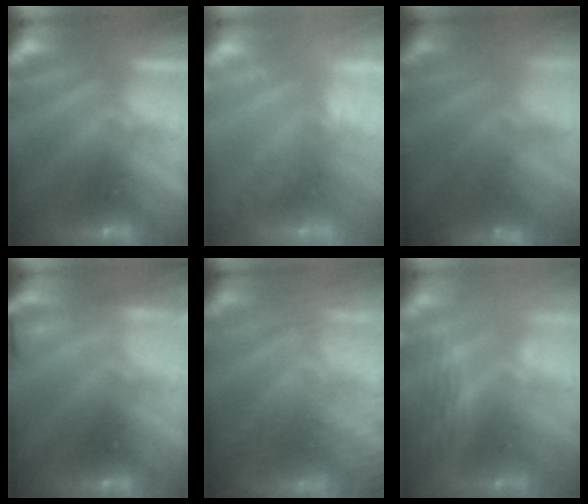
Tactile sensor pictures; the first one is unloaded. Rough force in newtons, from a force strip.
{"total": 1.1}
{"total": 11.0}
{"total": 5.4}
{"total": 7.7}
{"total": 2.9}